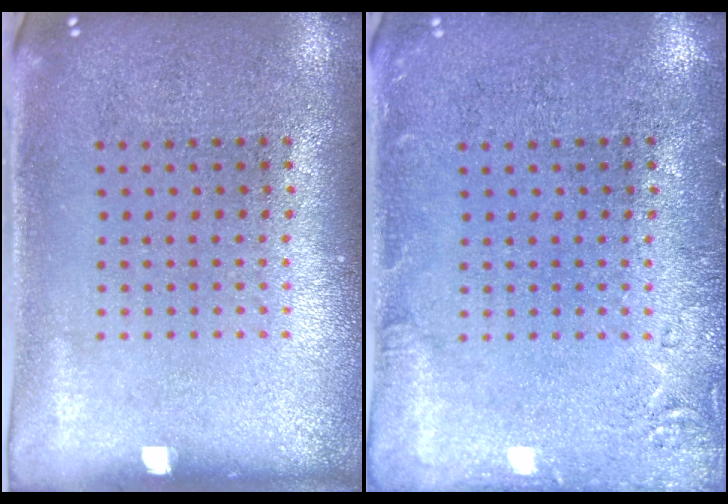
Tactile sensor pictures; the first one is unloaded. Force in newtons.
{"total": 1.9, "press": 1.8, "slide": 0.3}